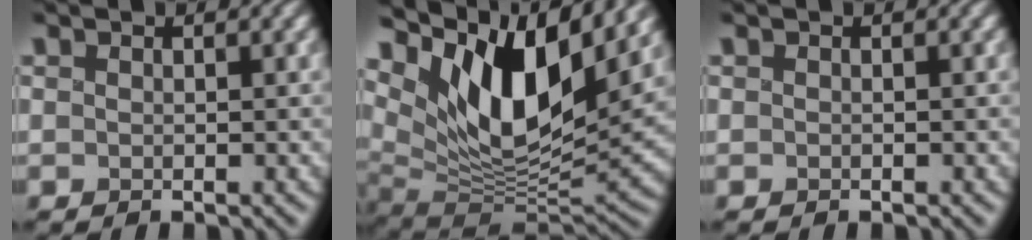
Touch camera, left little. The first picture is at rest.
{"total": 12.9, "force": [5.8, 5.9, 9.9], "torque": [-0.164, 0.002, 0.104]}
{"total": 0.0}